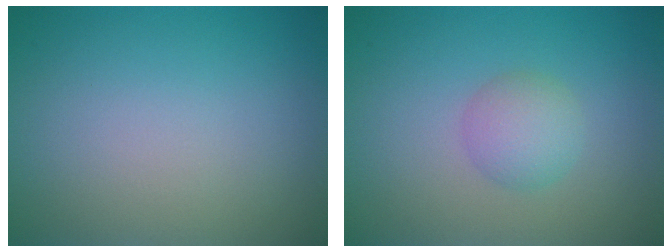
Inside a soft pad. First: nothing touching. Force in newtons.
{"total": 2.4, "press": 2.4, "slide": 0.1}